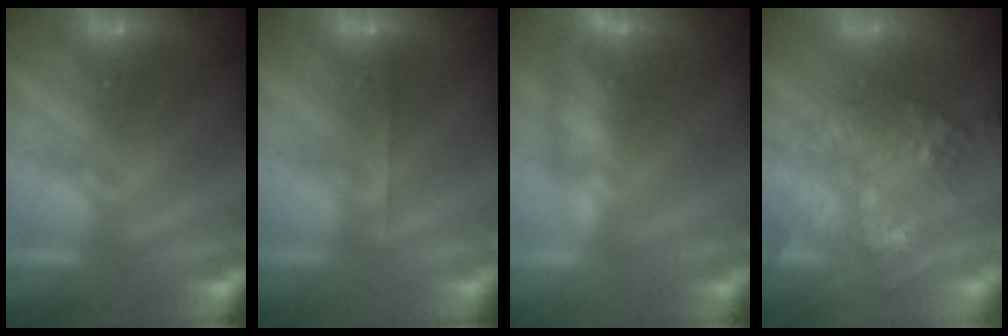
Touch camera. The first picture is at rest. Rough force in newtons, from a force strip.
{"total": 1.7}
{"total": 5.0}
{"total": 8.0}